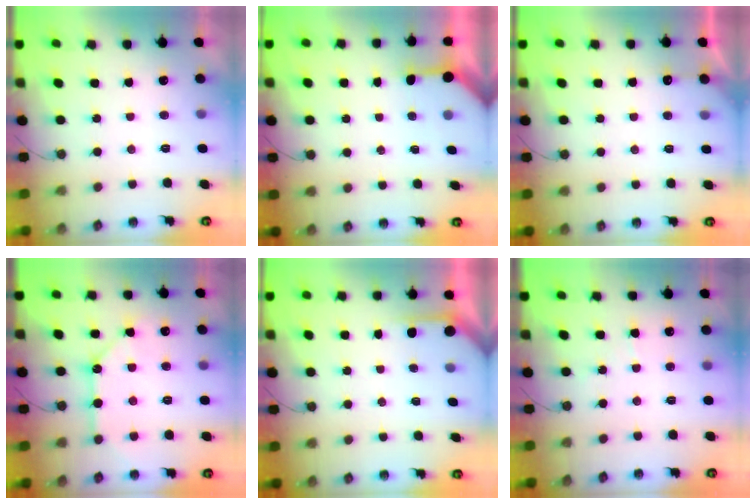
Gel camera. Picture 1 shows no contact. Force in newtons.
{"total": 3.2, "press": 3.2, "slide": 0.4}
{"total": 3.1, "press": 3.1, "slide": 0.4}
{"total": 12.4, "press": 12.3, "slide": 1.1}
{"total": 1.9, "press": 1.9, "slide": 0.2}
{"total": 3.3, "press": 3.3, "slide": 0.4}